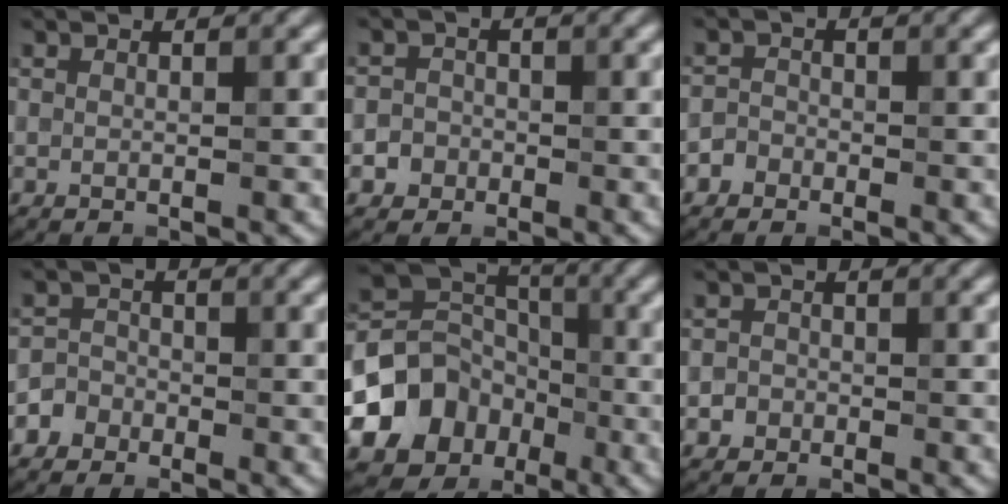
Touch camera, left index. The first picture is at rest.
{"total": 2.1, "force": [-0.8, 1.9, 0.2], "torque": [0.022, 0.003, -0.020]}
{"total": 1.3, "force": [-0.8, 1.0, 0.0], "torque": [0.013, 0.004, -0.020]}
{"total": 2.2, "force": [-1.3, 1.7, 0.1], "torque": [0.023, 0.004, -0.028]}
{"total": 9.5, "force": [-3.6, 7.9, 3.8], "torque": [-0.069, 0.003, -0.075]}
{"total": 1.4, "force": [-0.5, 1.3, 0.1], "torque": [0.017, 0.001, -0.013]}